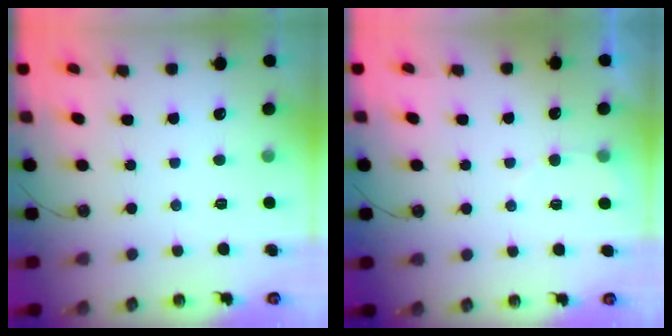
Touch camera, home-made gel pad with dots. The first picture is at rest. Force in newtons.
{"total": 3.0, "press": 3.0, "slide": 0.3}